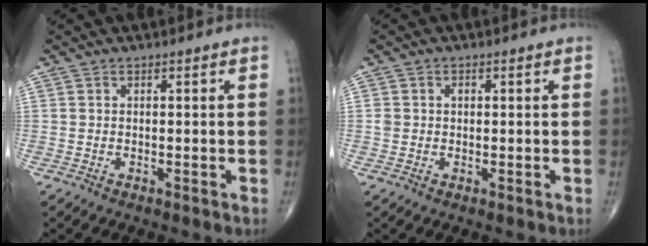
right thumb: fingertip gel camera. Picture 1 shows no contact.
{"total": 1.5, "force": [0.2, 1.3, 0.8], "torque": [-0.012, 0.004, 0.006]}